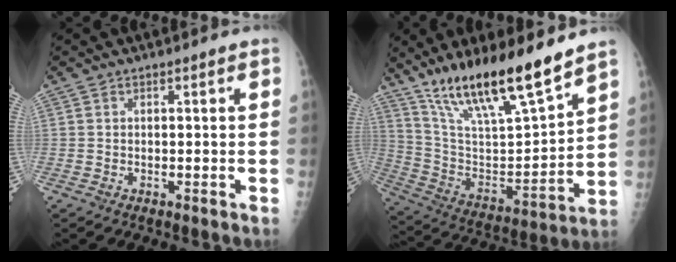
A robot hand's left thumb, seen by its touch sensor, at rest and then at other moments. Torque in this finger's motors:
{"motor_torque": [0.89, 0.86, 1.44, -1.33, 0.16]}